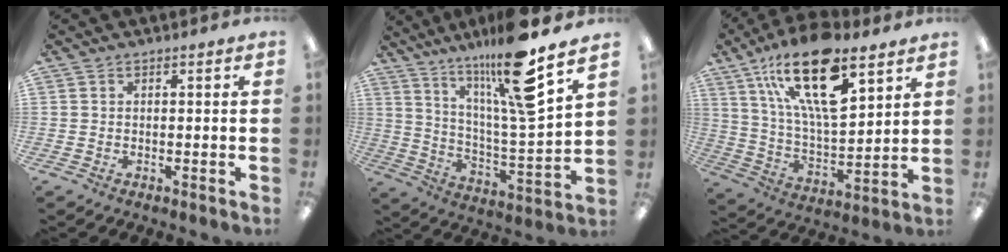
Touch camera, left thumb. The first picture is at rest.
{"total": 19.6, "force": [14.2, 2.3, 13.3], "torque": [-0.235, -0.084, 0.223]}
{"total": 23.7, "force": [13.7, 9.3, 17.0], "torque": [-0.305, -0.066, 0.230]}